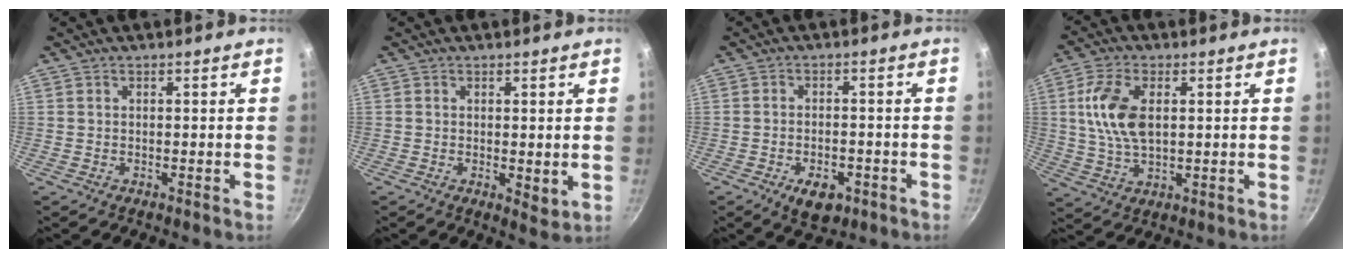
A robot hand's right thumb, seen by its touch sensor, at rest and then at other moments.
{"total": 3.1, "force": [0.2, 1.5, 2.7], "torque": [-0.040, -0.012, 0.004]}
{"total": 6.8, "force": [-3.2, 3.8, 4.6], "torque": [-0.057, 0.013, -0.041]}
{"total": 10.4, "force": [2.0, 5.6, 8.5], "torque": [-0.162, 0.001, 0.037]}